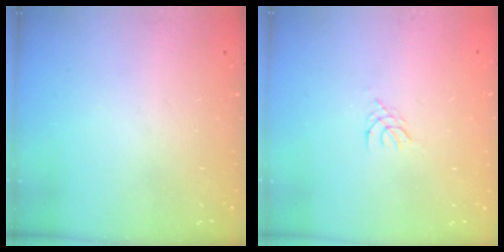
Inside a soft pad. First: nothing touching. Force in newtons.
{"total": 1.2, "press": 1.2, "slide": 0.3}